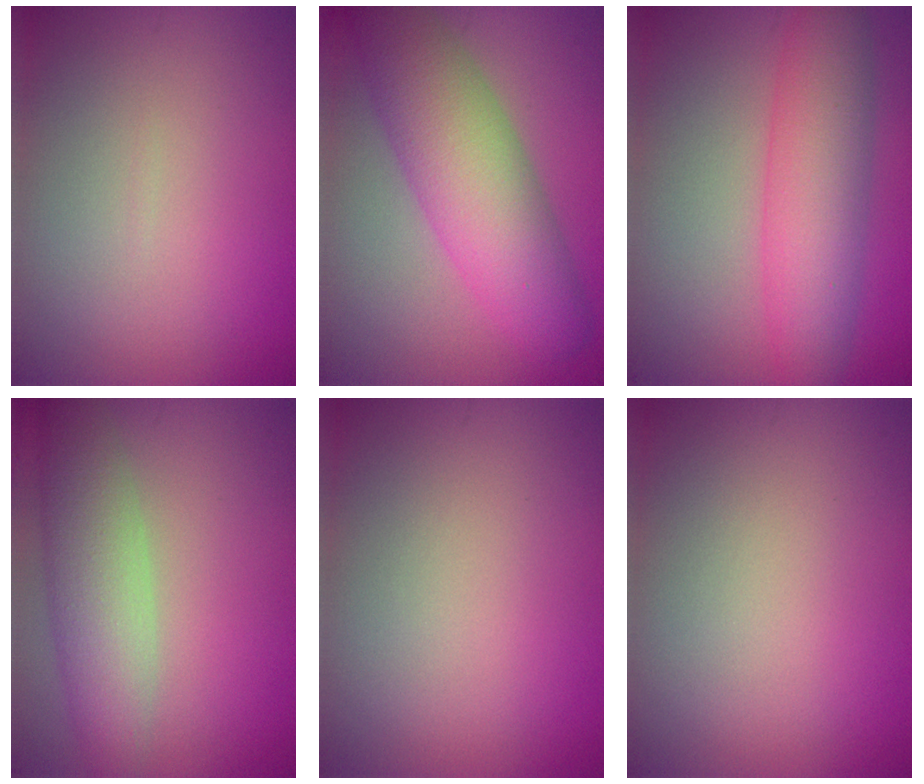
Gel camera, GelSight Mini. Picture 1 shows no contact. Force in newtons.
{"total": 8.6, "press": 8.6, "slide": 0.5}
{"total": 6.7, "press": 6.7, "slide": 0.1}
{"total": 5.4, "press": 5.4, "slide": 0.1}
{"total": 0.0}
{"total": 0.0}